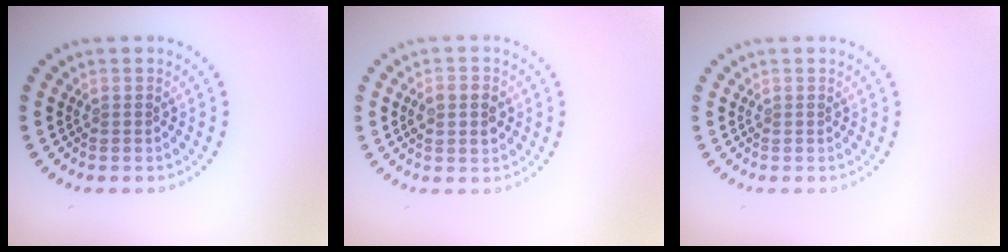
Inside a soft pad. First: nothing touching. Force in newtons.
{"total": 2.9, "press": 2.9, "slide": 0.1}
{"total": 0.0}